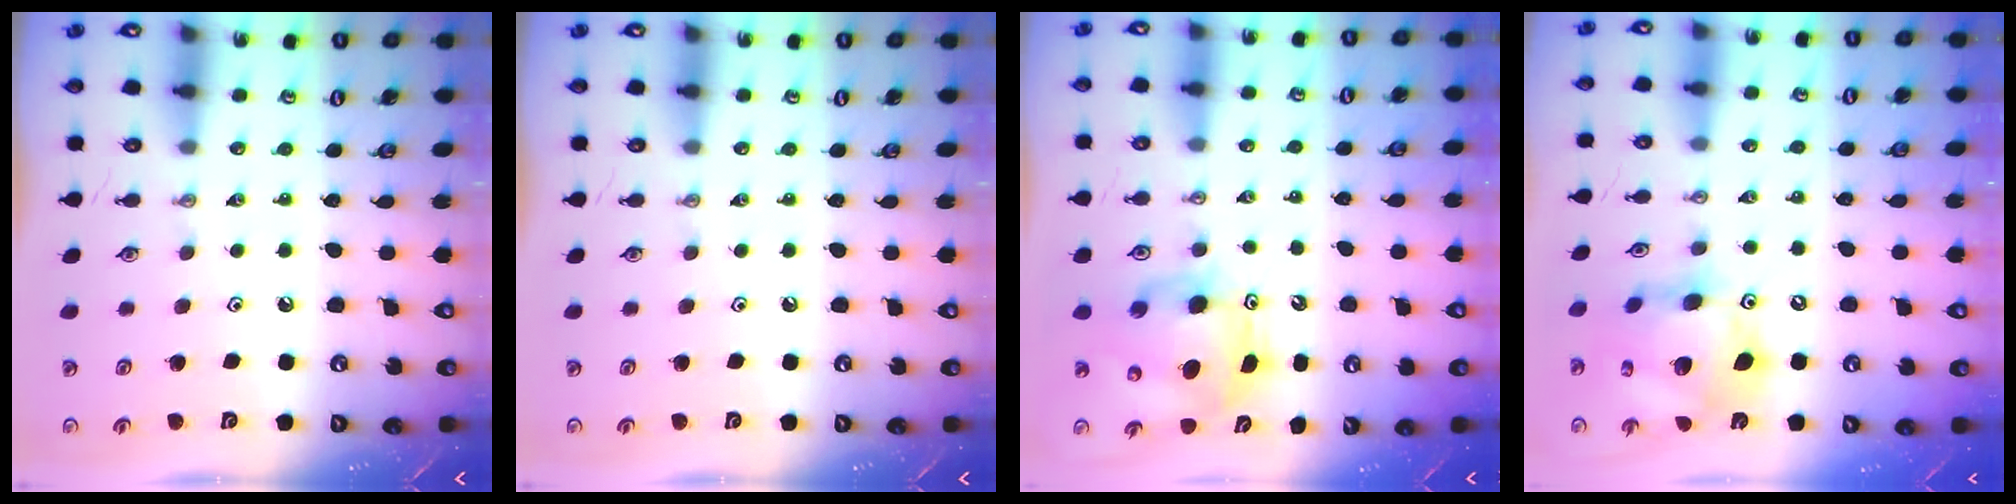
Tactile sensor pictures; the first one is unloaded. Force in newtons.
{"total": 0.0}
{"total": 8.0, "press": 7.9, "slide": 1.4}
{"total": 16.1, "press": 16.0, "slide": 1.6}